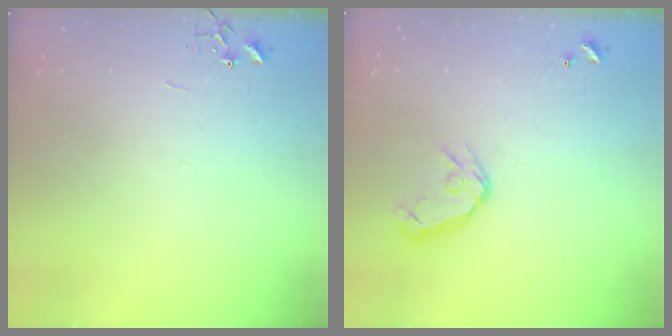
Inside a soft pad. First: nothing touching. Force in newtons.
{"total": 10.4, "press": 10.2, "slide": 1.6}